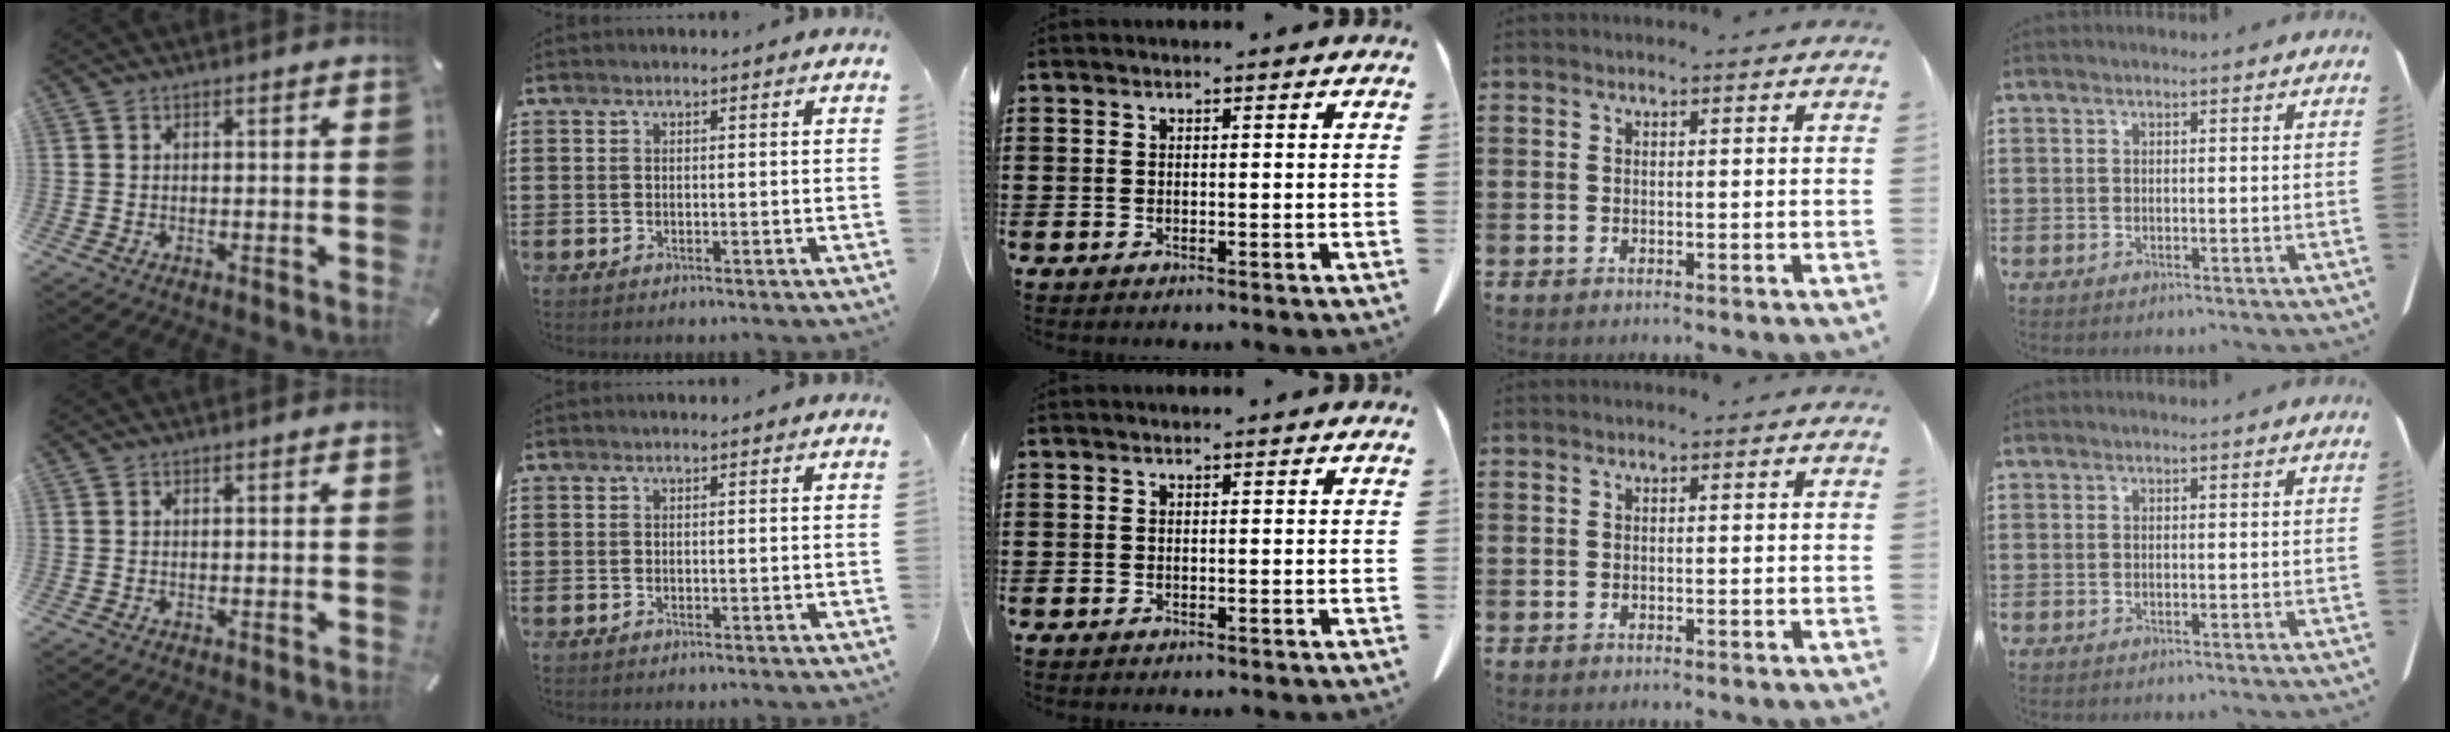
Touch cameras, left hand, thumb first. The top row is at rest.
{}